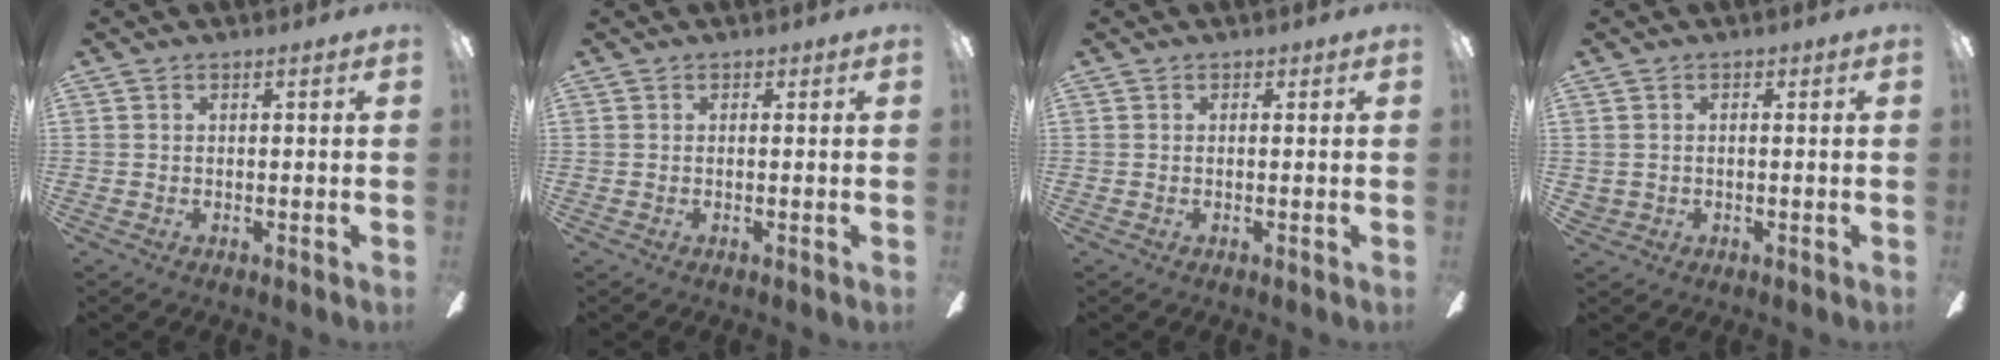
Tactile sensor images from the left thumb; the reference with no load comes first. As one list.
[{"total": 0.0}, {"total": 0.0}, {"total": 1.9, "force": [0.4, 1.8, 0.3], "torque": [-0.006, 0.003, 0.006]}]